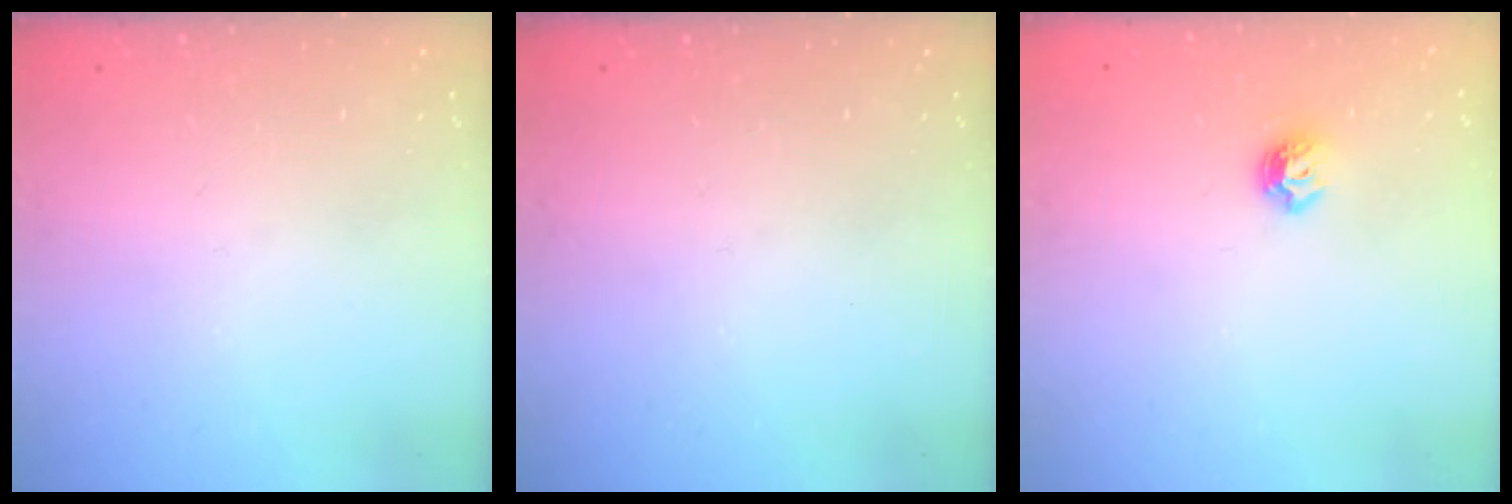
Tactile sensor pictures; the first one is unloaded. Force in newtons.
{"total": 0.0}
{"total": 5.2, "press": 5.1, "slide": 0.8}